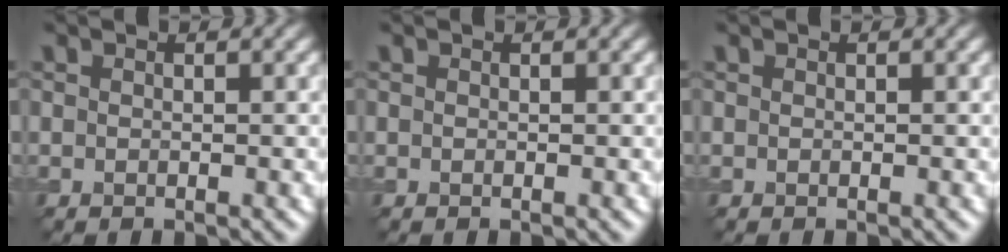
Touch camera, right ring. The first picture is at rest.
{"total": 0.0}
{"total": 0.0}